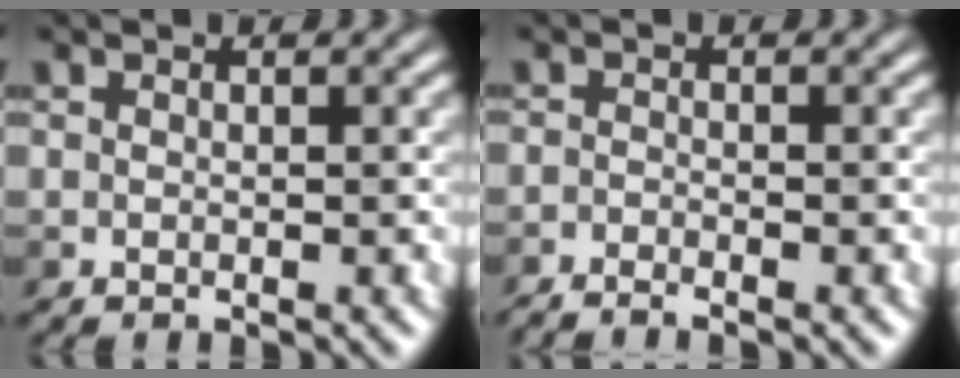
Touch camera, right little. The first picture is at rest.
{"total": 2.3, "force": [-1.8, 0.2, 1.4], "torque": [-0.030, 0.000, -0.041]}